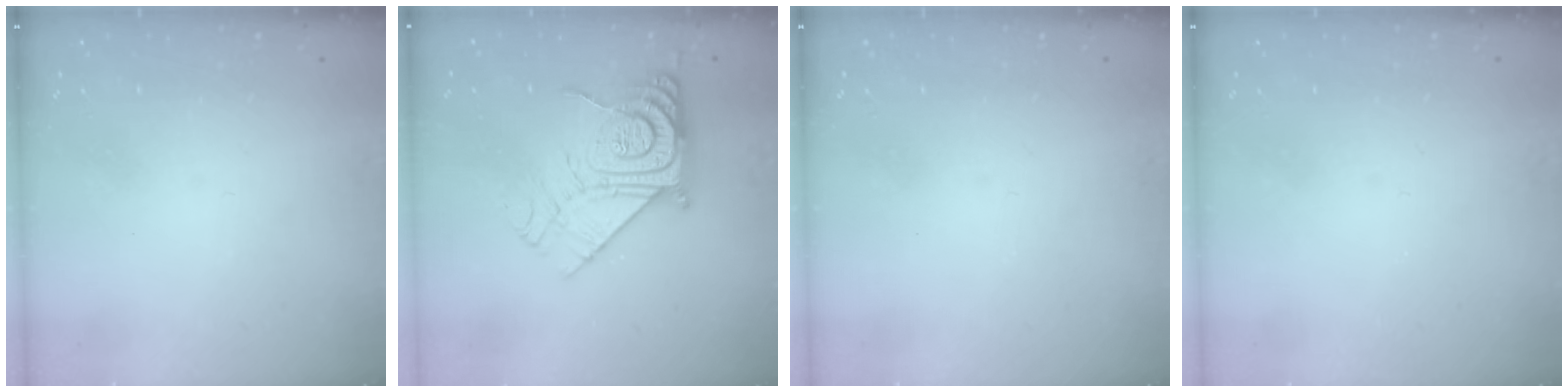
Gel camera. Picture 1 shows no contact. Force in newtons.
{"total": 15.1, "press": 15.1, "slide": 1.2}
{"total": 0.0}
{"total": 0.0}